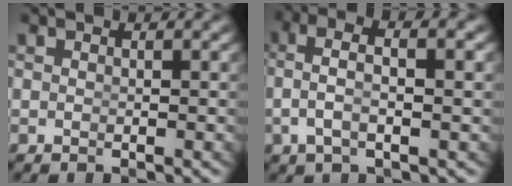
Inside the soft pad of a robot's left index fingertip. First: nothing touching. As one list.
[{"total": 4.1, "force": [0.3, 1.7, 3.7], "torque": [-0.076, -0.002, 0.007]}]